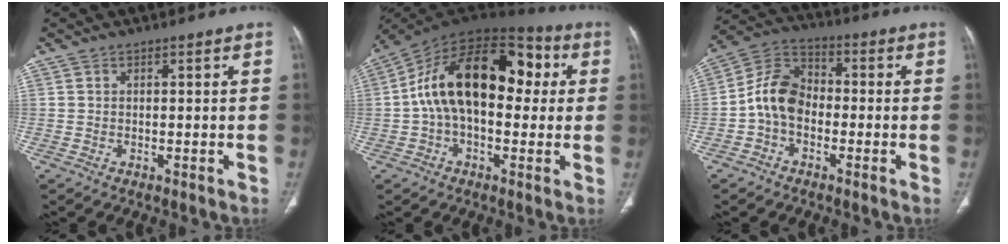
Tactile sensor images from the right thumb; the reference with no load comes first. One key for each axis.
{"total": 21.1, "fx": 2.4, "fy": 12.4, "fz": 16.9, "tx": -0.255, "ty": 0.051, "tz": 0.027}
{"total": 9.4, "fx": -1.9, "fy": 6.9, "fz": 6.2, "tx": -0.103, "ty": 0.035, "tz": -0.052}